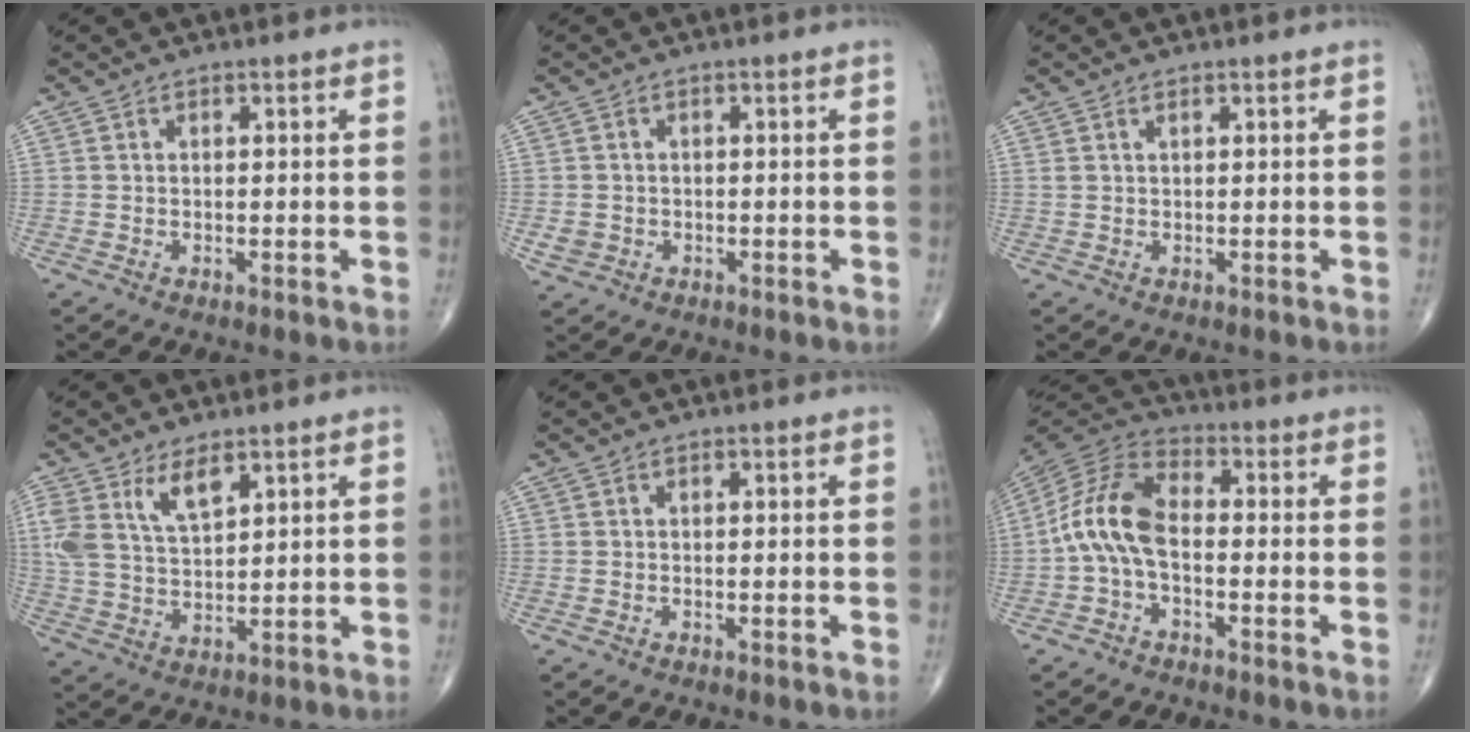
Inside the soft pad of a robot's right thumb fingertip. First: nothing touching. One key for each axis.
{"total": 2.2, "fx": -0.5, "fy": 2.0, "fz": 0.7, "tx": -0.008, "ty": 0.003, "tz": -0.003}
{"total": 0.7, "fx": 0.6, "fy": 0.2, "fz": 0.5, "tx": -0.012, "ty": 0.004, "tz": 0.014}
{"total": 8.0, "fx": 4.6, "fy": 3.5, "fz": 5.6, "tx": -0.107, "ty": -0.016, "tz": 0.099}
{"total": 0.0}
{"total": 11.1, "fx": -1.5, "fy": 6.0, "fz": 9.2, "tx": -0.186, "ty": 0.034, "tz": -0.041}